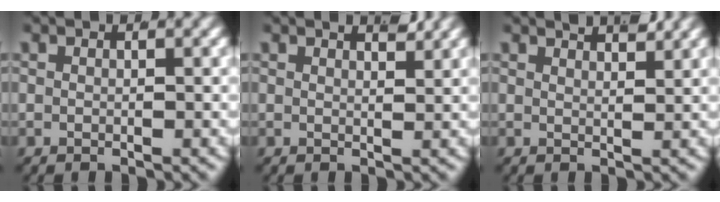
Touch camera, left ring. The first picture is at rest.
{"total": 1.7, "force": [1.4, -0.3, 0.8], "torque": [-0.002, -0.005, 0.025]}
{"total": 2.2, "force": [2.0, -0.3, 0.9], "torque": [-0.006, -0.005, 0.037]}